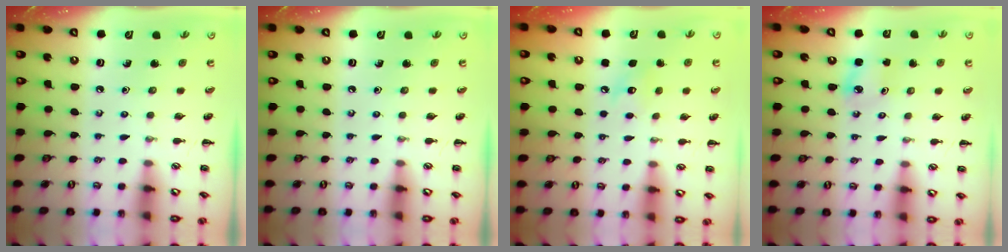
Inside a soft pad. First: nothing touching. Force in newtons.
{"total": 0.0}
{"total": 5.9, "press": 5.8, "slide": 1.3}
{"total": 2.9, "press": 2.8, "slide": 0.5}